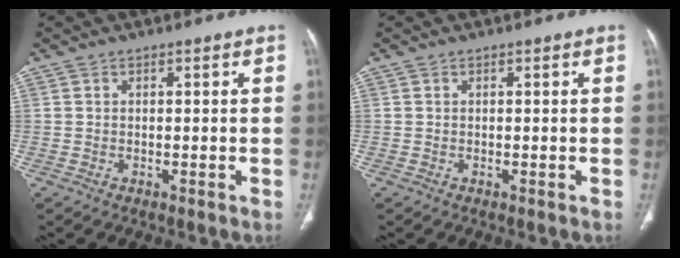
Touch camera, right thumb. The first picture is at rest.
{"total": 0.0}